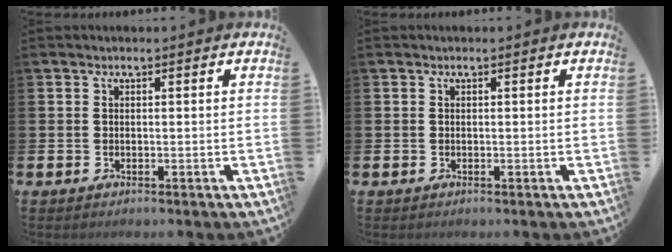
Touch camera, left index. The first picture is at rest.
{"total": 0.0}